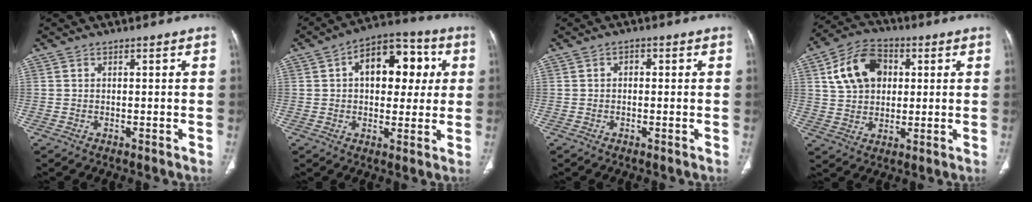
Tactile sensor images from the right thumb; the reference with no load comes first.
{"total": 15.0, "force": [3.4, 9.1, 11.4], "torque": [-0.116, 0.018, 0.045]}
{"total": 1.4, "force": [0.1, 1.0, 1.0], "torque": [-0.008, 0.006, -0.002]}
{"total": 12.7, "force": [3.3, 9.2, 8.0], "torque": [-0.120, 0.009, 0.055]}